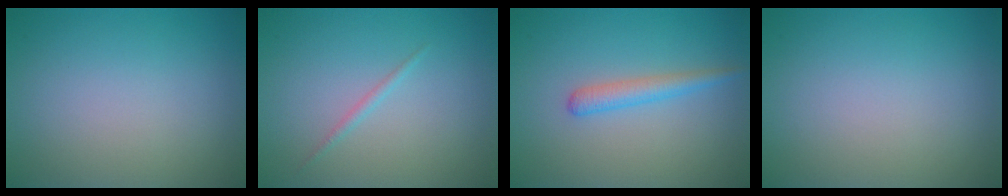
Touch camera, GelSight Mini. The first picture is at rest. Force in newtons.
{"total": 0.7, "press": 0.7, "slide": 0.1}
{"total": 2.0, "press": 1.9, "slide": 0.1}
{"total": 0.0}